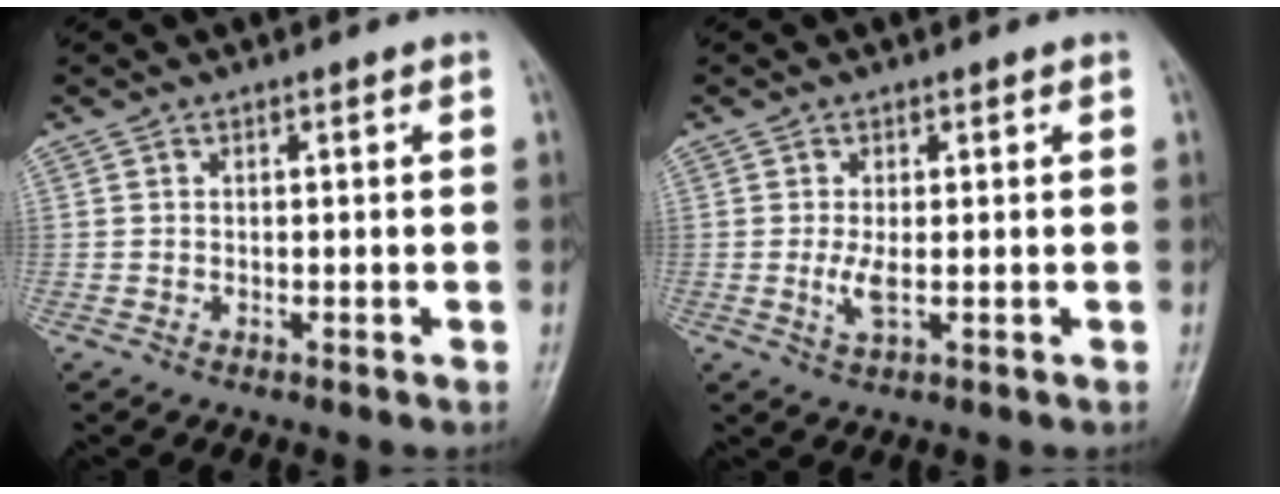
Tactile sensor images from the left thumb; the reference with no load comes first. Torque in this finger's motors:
{"motor_torque": [0.00, 0.08, 0.13, 0.02, 0.02]}